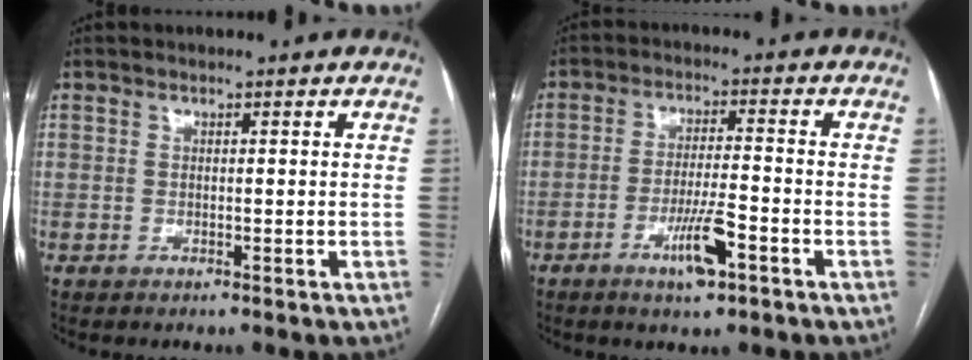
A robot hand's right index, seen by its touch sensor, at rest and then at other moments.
{"total": 6.6, "force": [-3.4, 0.9, 5.6], "torque": [-0.106, -0.006, -0.058]}